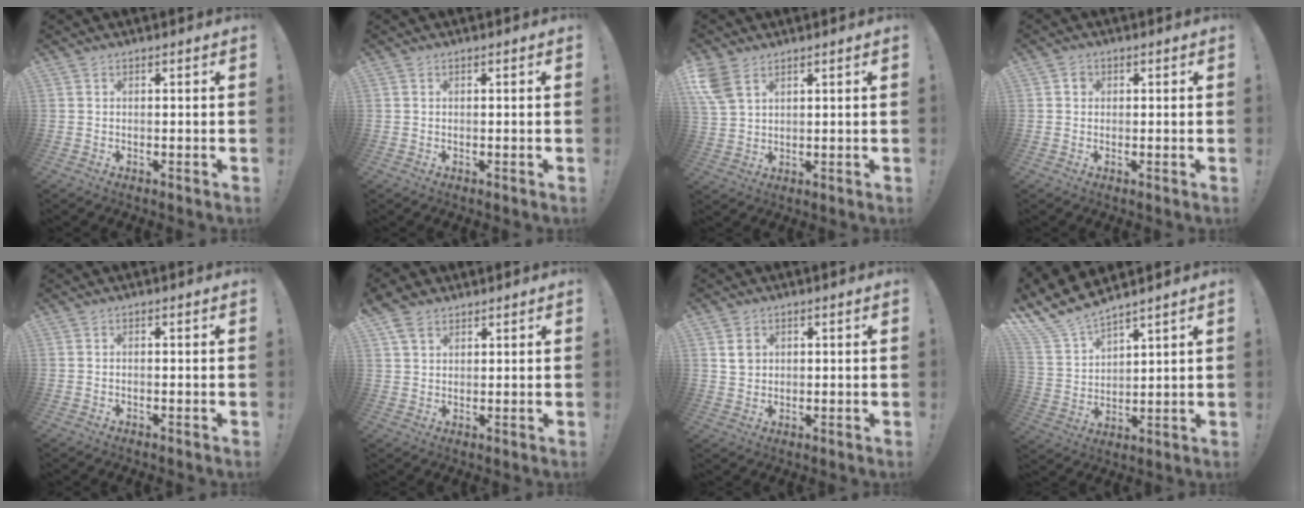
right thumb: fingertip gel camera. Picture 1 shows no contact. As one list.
[{"total": 0.0}, {"total": 7.0, "force": [3.9, 4.2, 4.1], "torque": [-0.089, -0.008, 0.081]}, {"total": 1.9, "force": [0.3, 1.8, 0.7], "torque": [-0.011, 0.004, 0.004]}, {"total": 0.0}, {"total": 5.6, "force": [3.6, 3.5, 2.5], "torque": [-0.048, -0.009, 0.071]}, {"total": 3.9, "force": [1.8, 3.3, 1.1], "torque": [-0.007, -0.001, 0.031]}, {"total": 9.6, "force": [9.0, 2.7, 1.9], "torque": [-0.068, -0.072, 0.171]}]